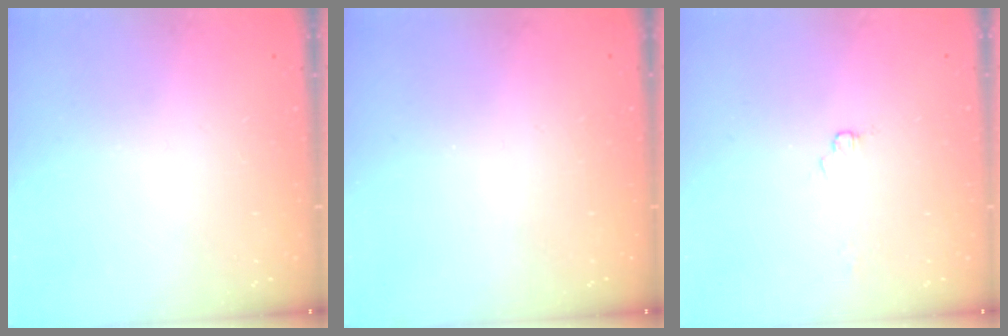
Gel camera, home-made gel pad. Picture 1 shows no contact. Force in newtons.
{"total": 0.0}
{"total": 1.7, "press": 1.7, "slide": 0.2}